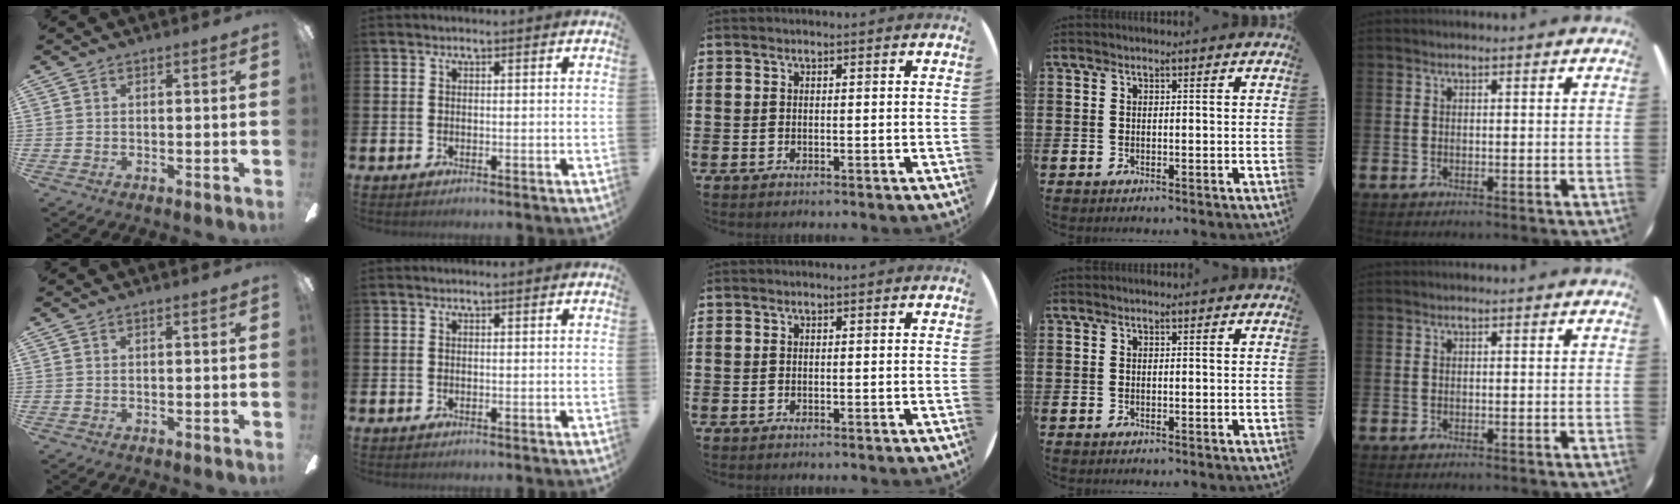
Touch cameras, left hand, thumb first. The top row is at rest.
{}